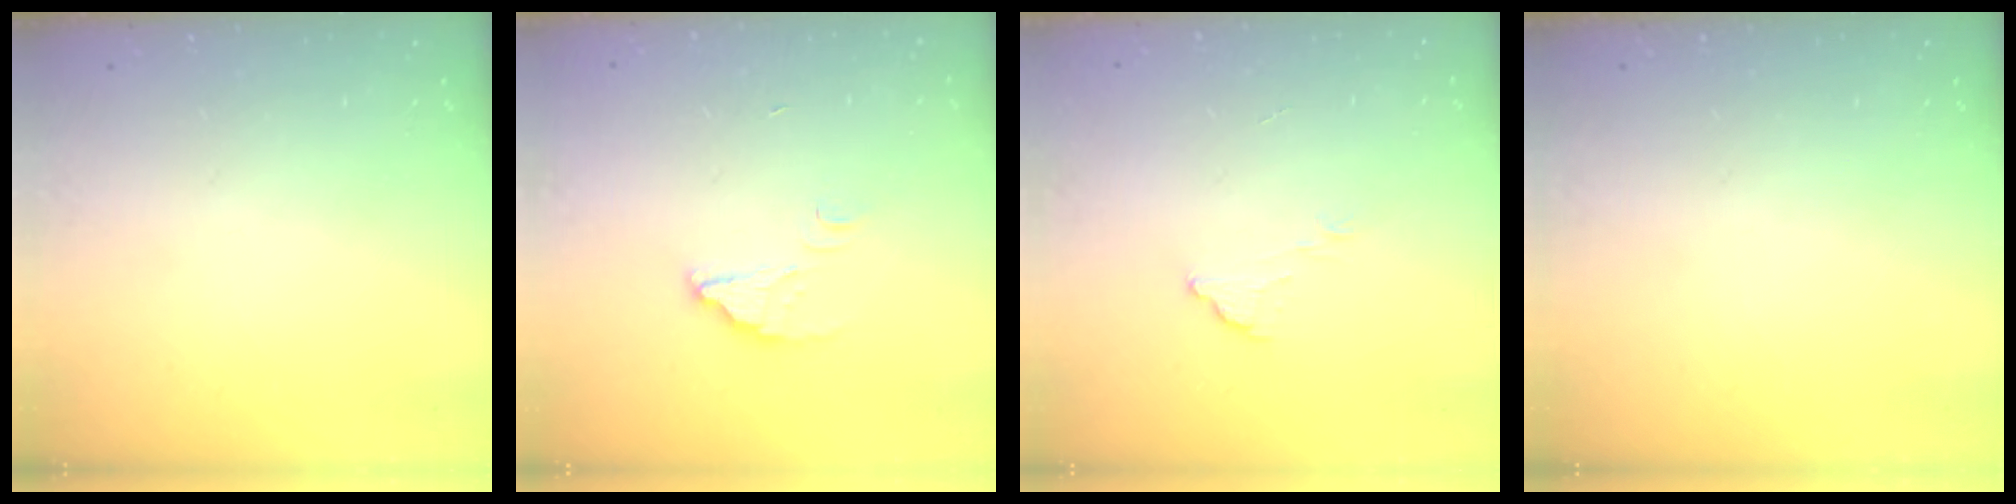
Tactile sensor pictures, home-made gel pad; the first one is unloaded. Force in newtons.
{"total": 2.9, "press": 2.9, "slide": 0.2}
{"total": 3.6, "press": 3.6, "slide": 0.2}
{"total": 0.0}